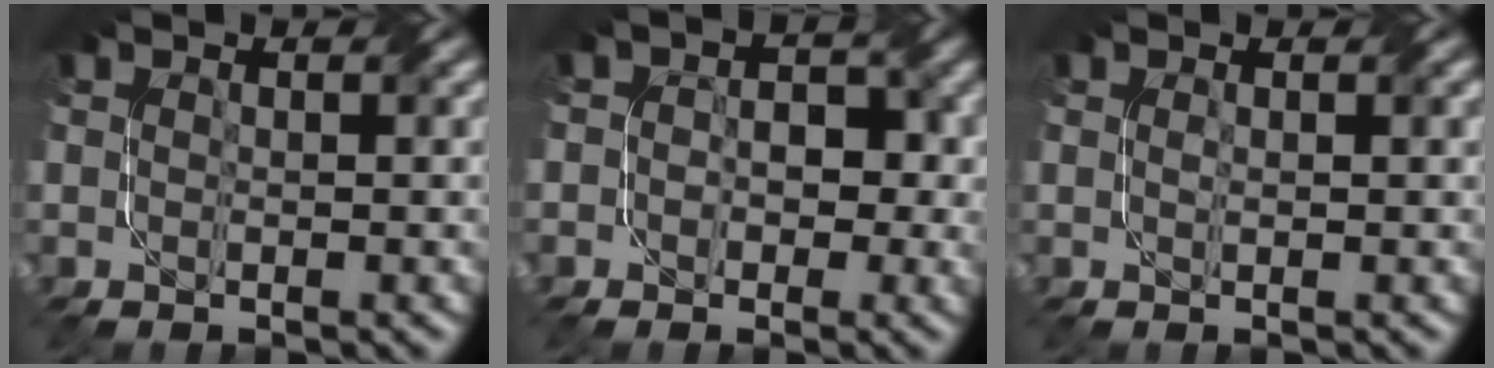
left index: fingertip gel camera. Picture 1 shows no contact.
{"total": 4.2, "force": [0.1, 3.2, 2.6], "torque": [-0.008, 0.006, -0.016]}
{"total": 0.7, "force": [0.3, 0.1, 0.6], "torque": [-0.011, 0.003, 0.005]}